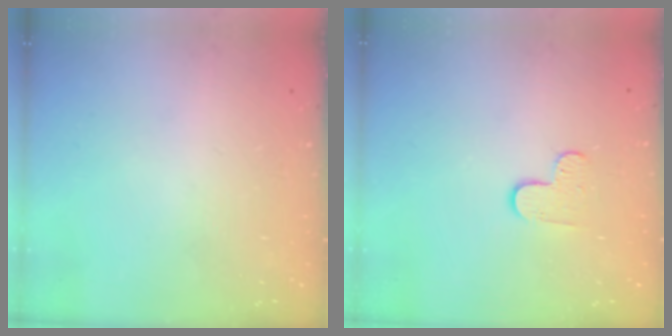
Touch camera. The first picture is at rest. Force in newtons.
{"total": 5.8, "press": 5.8, "slide": 0.6}